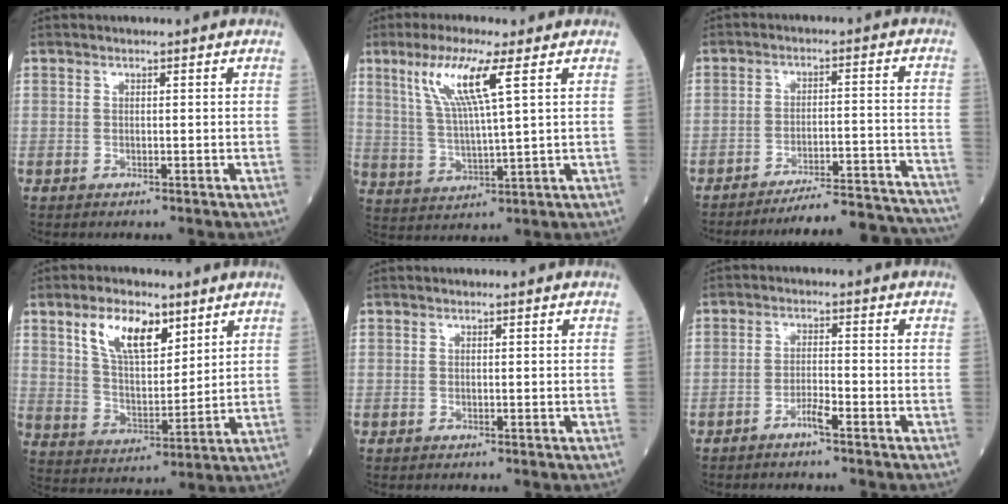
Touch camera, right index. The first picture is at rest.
{"total": 9.7, "force": [4.6, 0.1, 8.5], "torque": [-0.176, 0.004, 0.094]}
{"total": 19.4, "force": [-19.0, -0.6, 3.9], "torque": [-0.021, 0.003, -0.243]}
{"total": 10.0, "force": [5.8, 3.8, 7.3], "torque": [-0.142, 0.007, 0.117]}
{"total": 0.0}
{"total": 2.5, "force": [-1.8, 0.0, 1.8], "torque": [-0.036, 0.000, -0.032]}